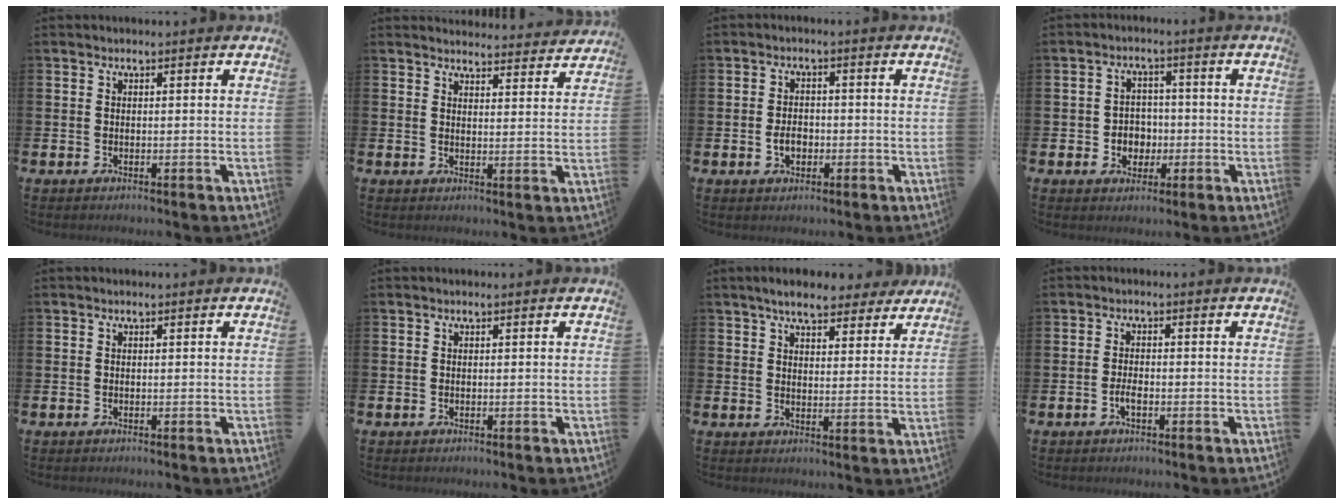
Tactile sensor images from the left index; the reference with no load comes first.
{"total": 3.9, "force": [3.9, 0.4, 0.0], "torque": [0.007, -0.030, 0.067]}
{"total": 2.8, "force": [-0.7, 1.9, 1.9], "torque": [-0.023, -0.002, -0.017]}
{"total": 3.5, "force": [-0.5, 3.3, 0.9], "torque": [-0.018, -0.002, -0.019]}
{"total": 0.0}
{"total": 0.0}
{"total": 6.5, "force": [5.9, 1.8, 2.1], "torque": [-0.036, -0.025, 0.101]}
{"total": 1.7, "force": [-0.7, 0.7, 1.4], "torque": [-0.021, 0.000, -0.015]}